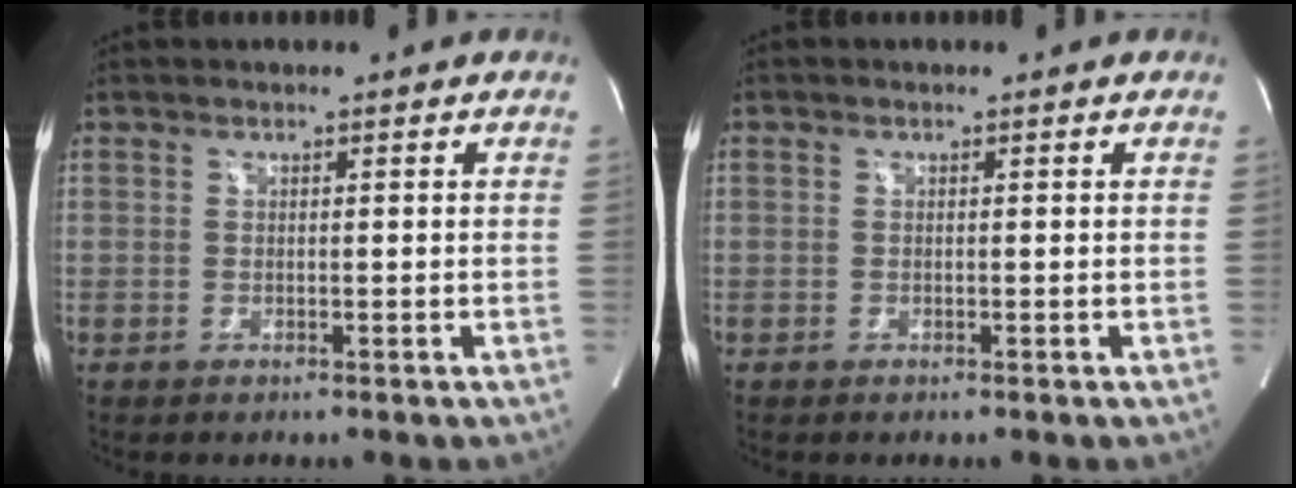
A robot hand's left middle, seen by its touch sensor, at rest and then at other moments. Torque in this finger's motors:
{"motor_torque": [0.02, 0.01, -0.05, 0.00]}